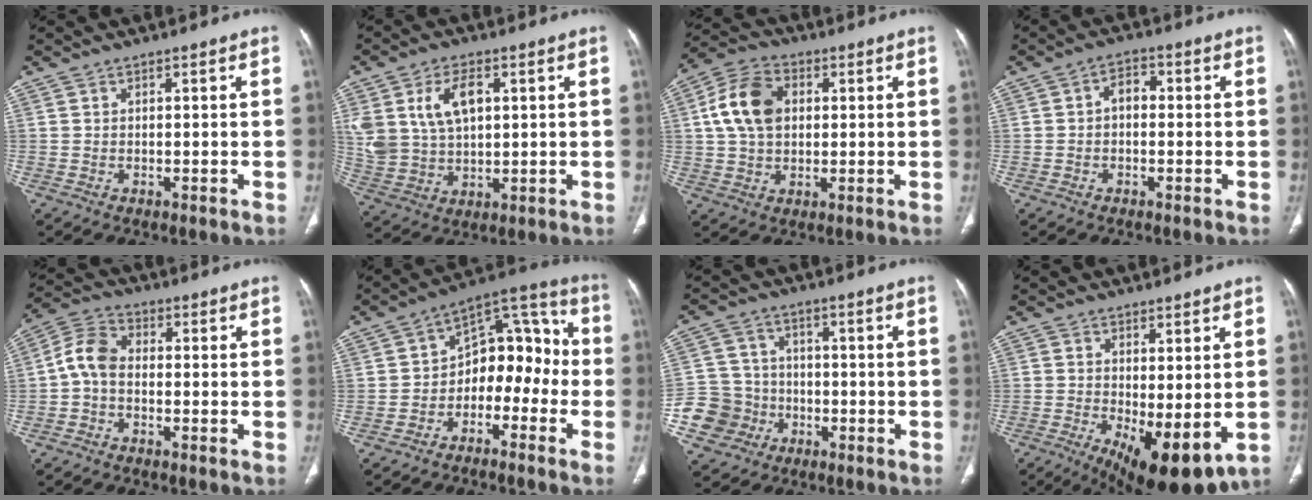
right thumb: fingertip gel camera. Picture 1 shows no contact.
{"total": 11.9, "force": [3.7, 7.3, 8.6], "torque": [-0.161, -0.004, 0.081]}
{"total": 11.3, "force": [2.0, 7.9, 7.9], "torque": [-0.140, 0.014, 0.032]}
{"total": 3.6, "force": [-0.2, 2.5, 2.6], "torque": [-0.031, 0.015, -0.013]}
{"total": 6.3, "force": [-0.8, 4.2, 4.6], "torque": [-0.086, 0.022, -0.030]}
{"total": 13.0, "force": [-3.7, 8.8, 8.9], "torque": [-0.083, 0.075, -0.069]}
{"total": 9.8, "force": [-3.7, 8.9, 1.7], "torque": [-0.010, 0.031, -0.063]}
{"total": 12.2, "force": [-2.9, 4.8, 10.8], "torque": [-0.160, -0.023, -0.026]}